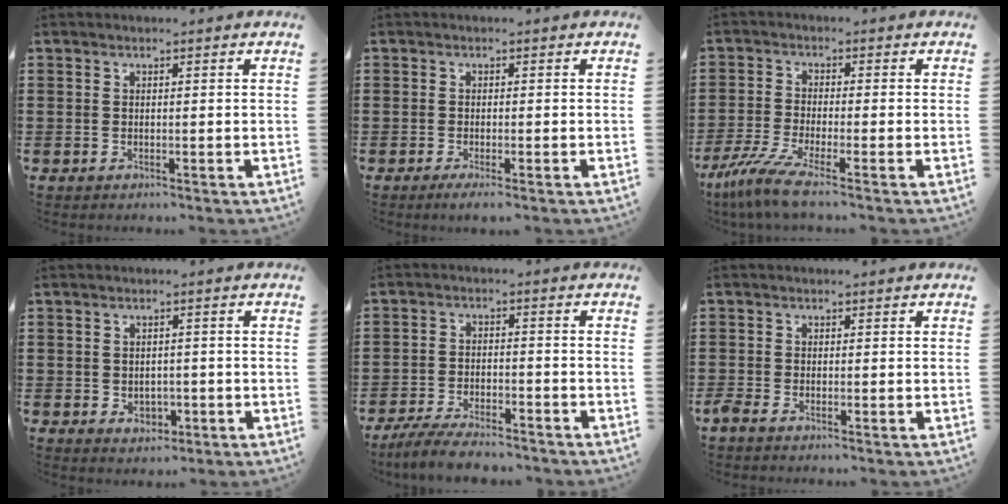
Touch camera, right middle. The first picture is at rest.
{"total": 1.0, "force": [-0.5, 0.0, 0.9], "torque": [-0.015, -0.004, -0.010]}
{"total": 5.7, "force": [-4.0, 0.2, 4.0], "torque": [-0.104, -0.024, -0.080]}
{"total": 2.3, "force": [-0.6, 1.6, 1.5], "torque": [-0.023, -0.003, -0.014]}
{"total": 5.4, "force": [-4.9, 0.7, 2.1], "torque": [-0.048, -0.005, -0.097]}
{"total": 0.9, "force": [-0.8, 0.2, 0.5], "torque": [-0.020, -0.005, -0.016]}